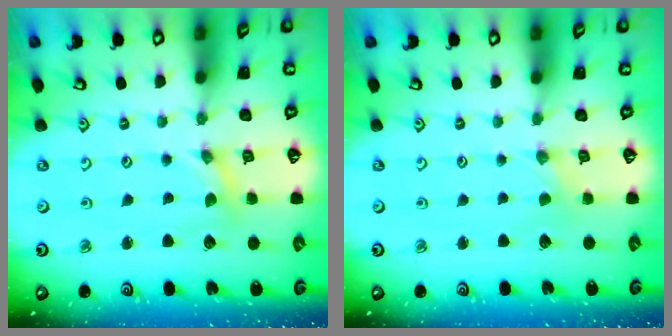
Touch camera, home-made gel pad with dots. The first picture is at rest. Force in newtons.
{"total": 0.0}